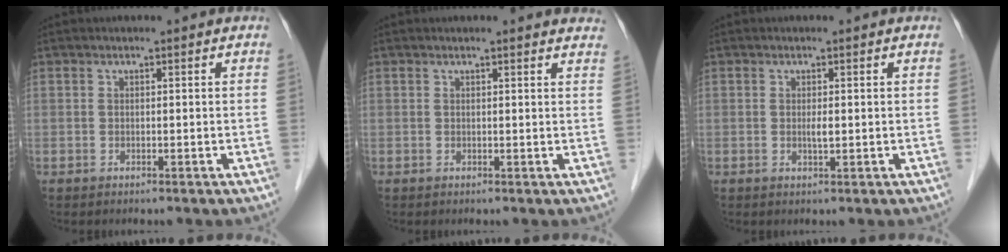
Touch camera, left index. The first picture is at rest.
{"total": 6.6, "force": [6.2, 1.0, 1.8], "torque": [-0.008, 0.001, 0.045]}
{"total": 1.1, "force": [0.1, 0.2, 1.1], "torque": [-0.022, -0.002, 0.003]}